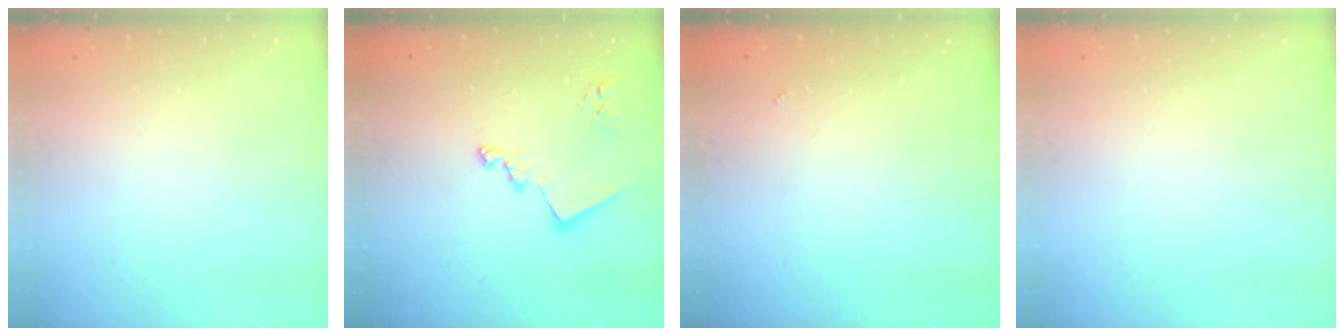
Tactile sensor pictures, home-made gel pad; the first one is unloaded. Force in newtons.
{"total": 13.6, "press": 13.6, "slide": 1.0}
{"total": 2.5, "press": 2.5, "slide": 0.5}
{"total": 0.0}